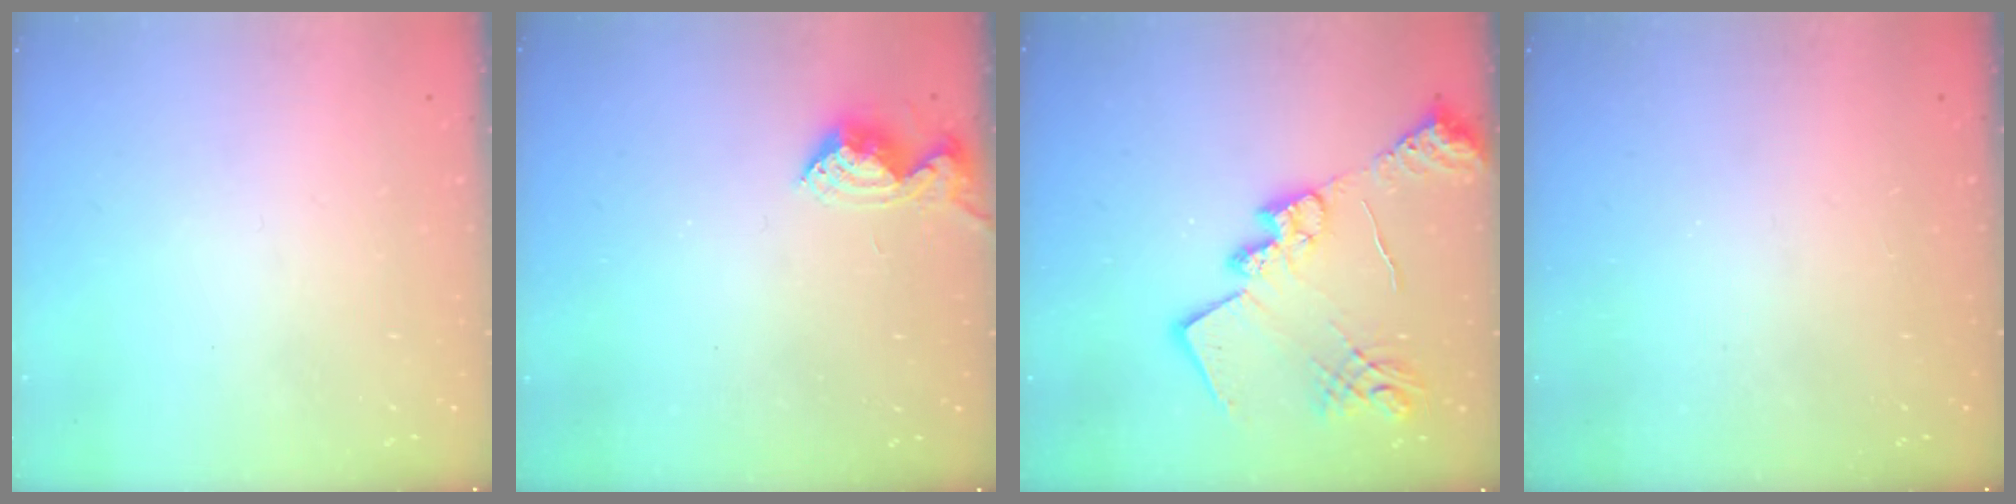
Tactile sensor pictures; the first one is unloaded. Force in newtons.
{"total": 8.7, "press": 8.7, "slide": 0.5}
{"total": 18.8, "press": 18.7, "slide": 1.7}
{"total": 0.6, "press": 0.5, "slide": 0.2}